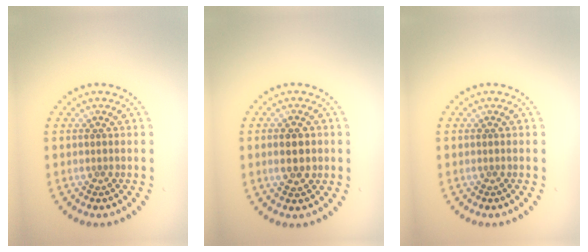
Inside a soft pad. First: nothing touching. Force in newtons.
{"total": 3.5, "press": 3.4, "slide": 0.2}
{"total": 0.0}